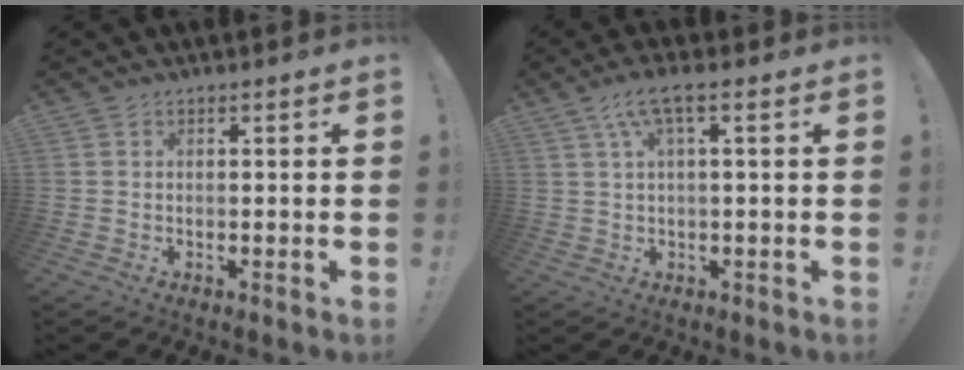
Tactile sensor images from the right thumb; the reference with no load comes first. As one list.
[{"total": 6.5, "force": [2.3, 1.5, 5.9], "torque": [-0.111, -0.002, 0.042]}]